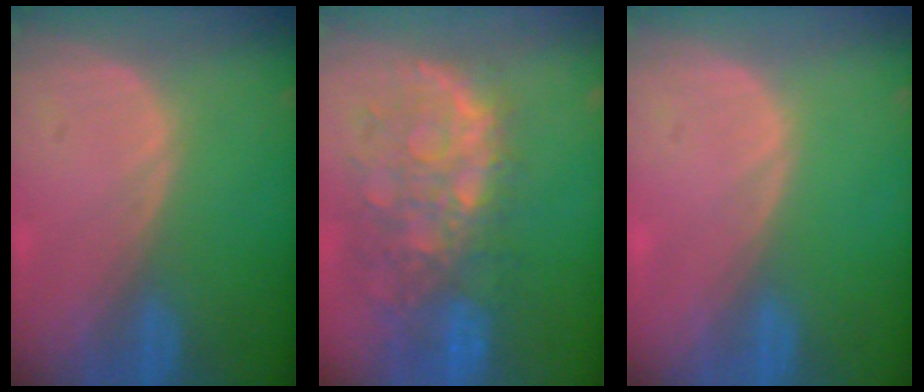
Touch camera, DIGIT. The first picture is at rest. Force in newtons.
{"total": 11.2, "press": 9.6, "slide": 5.6}
{"total": 0.0}